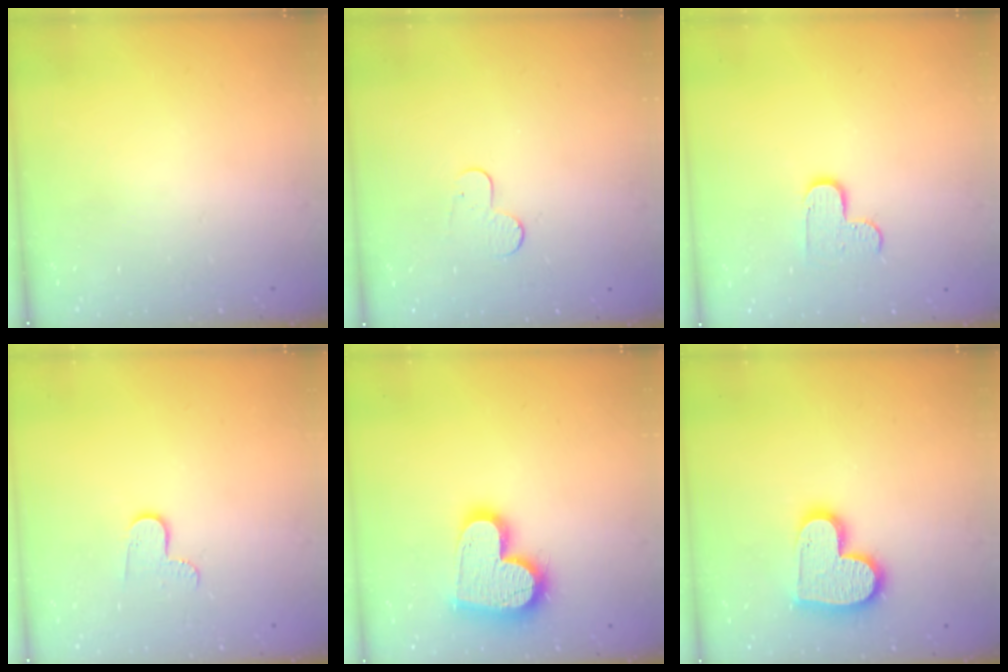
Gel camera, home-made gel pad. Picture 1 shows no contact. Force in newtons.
{"total": 4.9, "press": 4.8, "slide": 0.5}
{"total": 6.2, "press": 6.2, "slide": 0.3}
{"total": 5.2, "press": 5.2, "slide": 0.5}
{"total": 16.7, "press": 16.7, "slide": 1.1}
{"total": 13.9, "press": 13.9, "slide": 1.2}